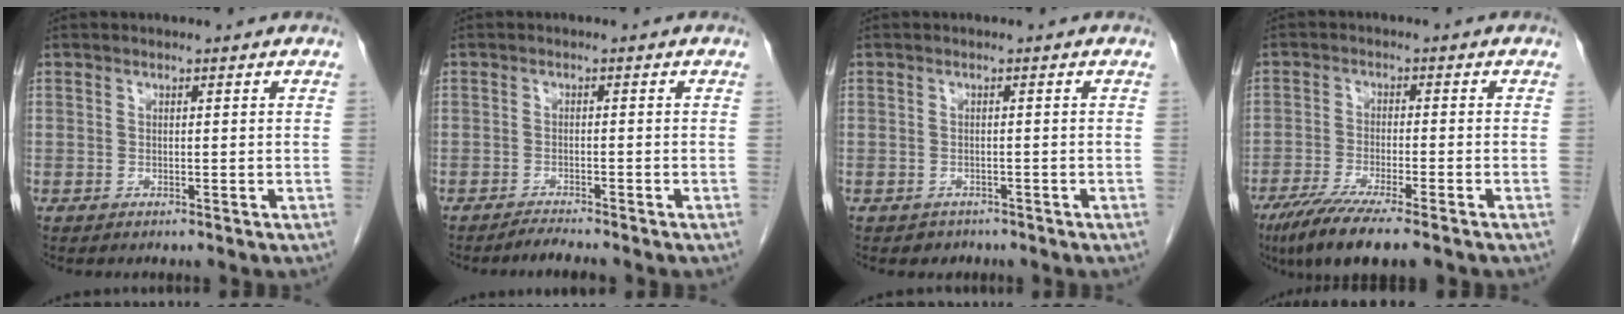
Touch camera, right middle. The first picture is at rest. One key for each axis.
{"total": 2.1, "fx": -2.0, "fy": -0.4, "fz": 0.5, "tx": -0.015, "ty": -0.010, "tz": -0.037}
{"total": 1.2, "fx": -0.9, "fy": 0.8, "fz": -0.1, "tx": -0.007, "ty": 0.002, "tz": -0.014}
{"total": 9.8, "fx": -7.2, "fy": 0.6, "fz": 6.6, "tx": -0.109, "ty": -0.025, "tz": -0.116}